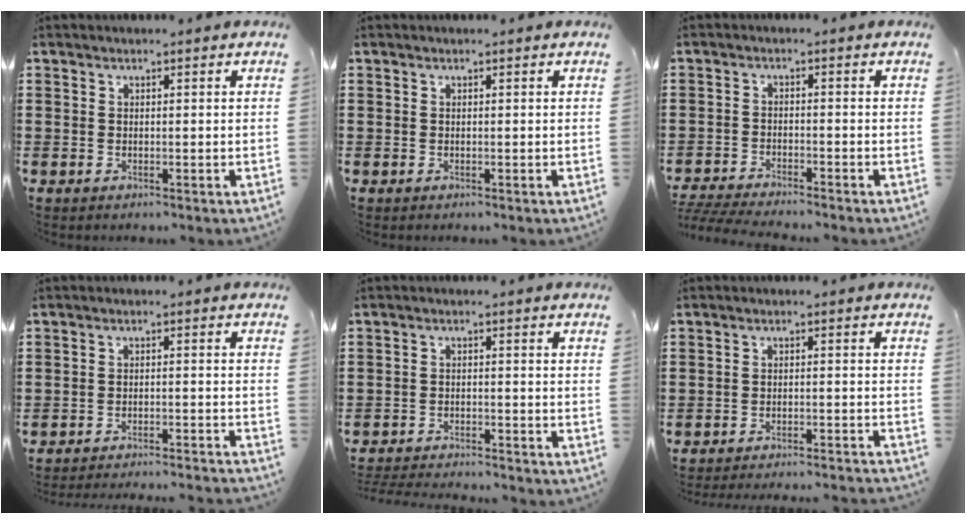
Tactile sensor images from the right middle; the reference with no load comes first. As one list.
[{"total": 0.0}, {"total": 3.7, "force": [-3.6, 0.0, 0.8], "torque": [-0.035, -0.012, -0.081]}, {"total": 2.9, "force": [-2.9, -0.4, 0.3], "torque": [-0.006, 0.001, -0.061]}, {"total": 3.1, "force": [-3.1, 0.0, 0.2], "torque": [-0.013, -0.003, -0.069]}, {"total": 2.8, "force": [-2.7, -0.3, 0.3], "torque": [-0.006, 0.003, -0.058]}]